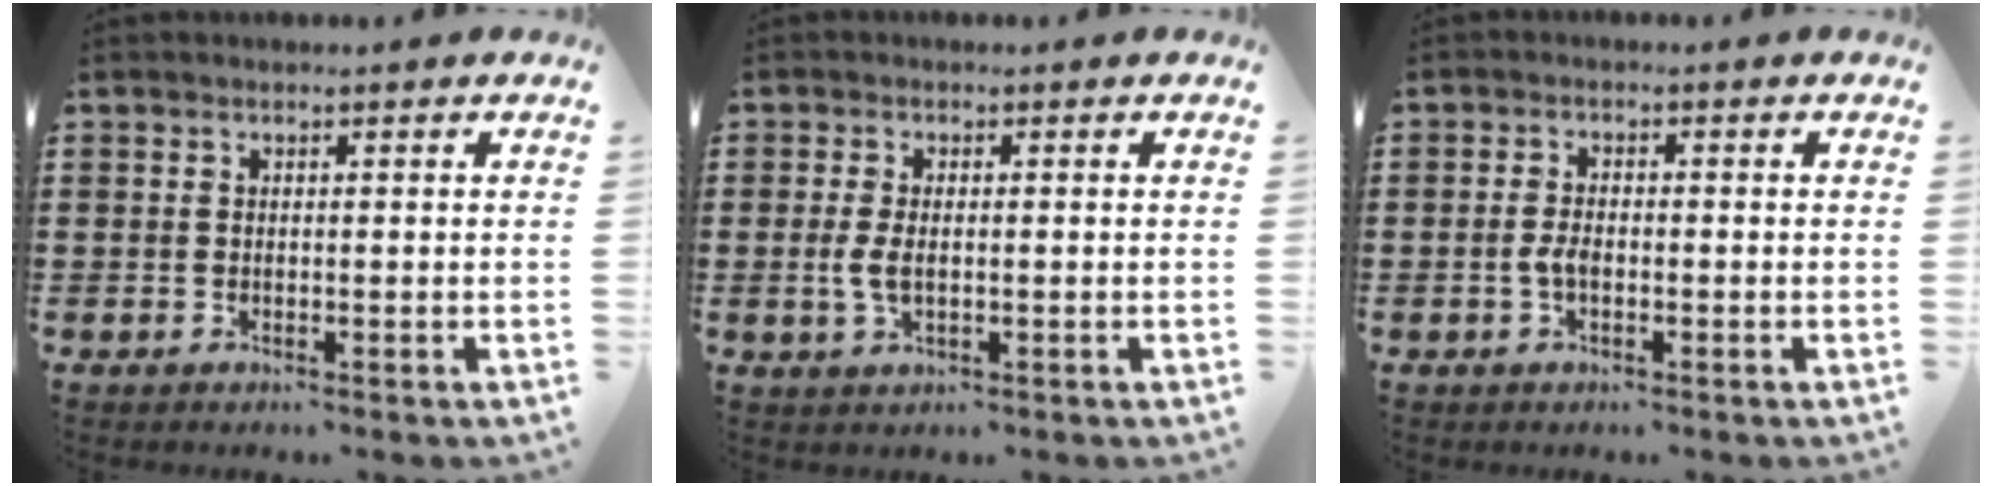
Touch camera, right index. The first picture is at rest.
{"total": 3.4, "force": [-0.2, 1.6, 2.9], "torque": [-0.072, -0.002, -0.009]}
{"total": 2.4, "force": [-0.7, 1.1, 2.0], "torque": [-0.053, -0.004, -0.017]}